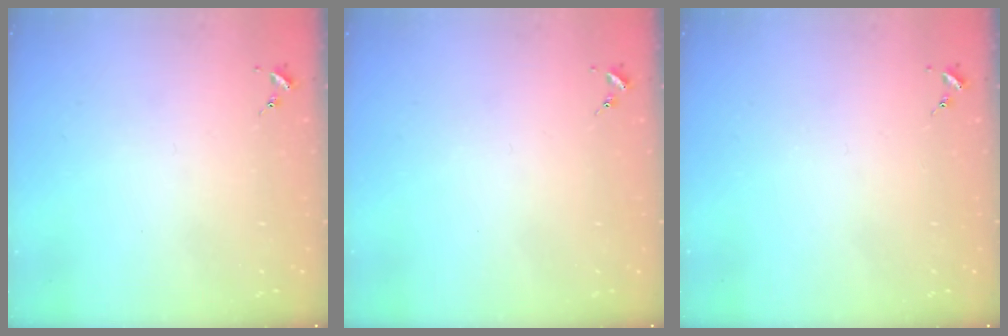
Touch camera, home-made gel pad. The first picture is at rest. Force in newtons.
{"total": 0.0}
{"total": 0.0}